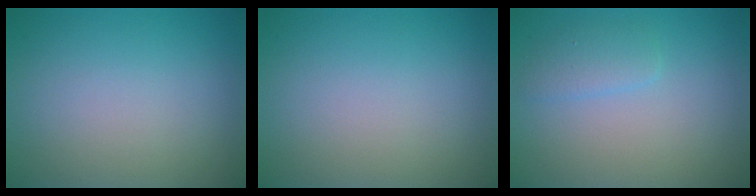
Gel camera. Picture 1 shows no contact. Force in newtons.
{"total": 0.0}
{"total": 1.5, "press": 1.5, "slide": 0.1}